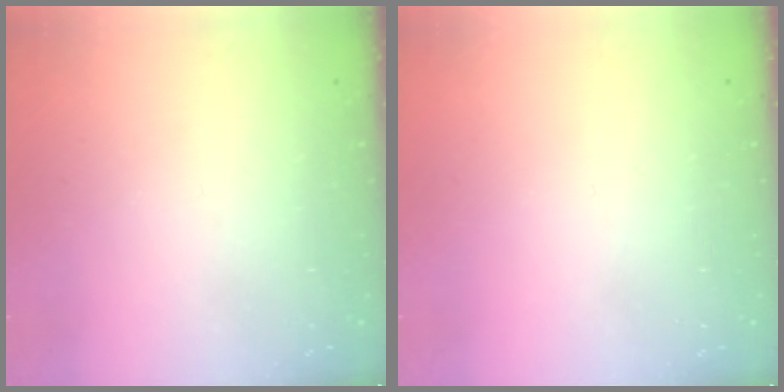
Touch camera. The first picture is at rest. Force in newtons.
{"total": 0.0}